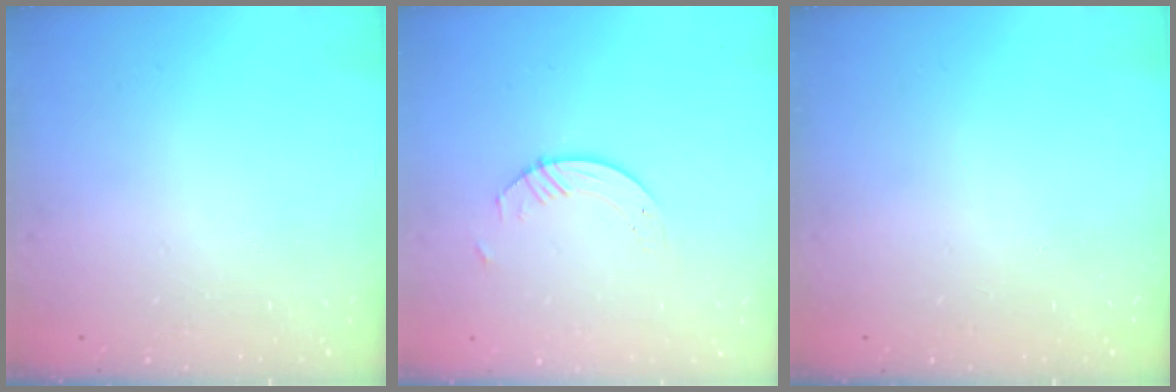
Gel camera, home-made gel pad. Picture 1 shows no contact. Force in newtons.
{"total": 3.8, "press": 3.8, "slide": 0.3}
{"total": 0.0}